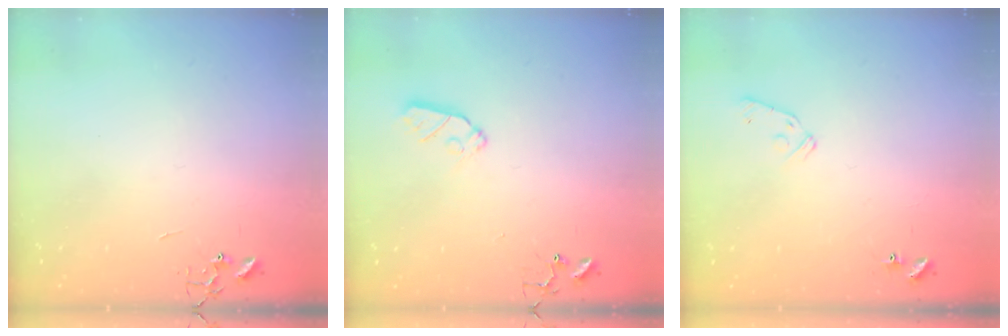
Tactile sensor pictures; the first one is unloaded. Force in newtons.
{"total": 7.3, "press": 7.2, "slide": 0.5}
{"total": 8.0, "press": 7.9, "slide": 0.7}